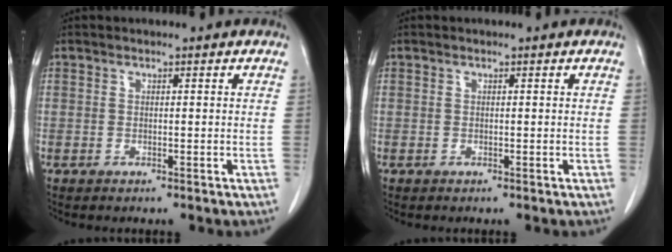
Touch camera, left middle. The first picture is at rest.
{"total": 0.0}